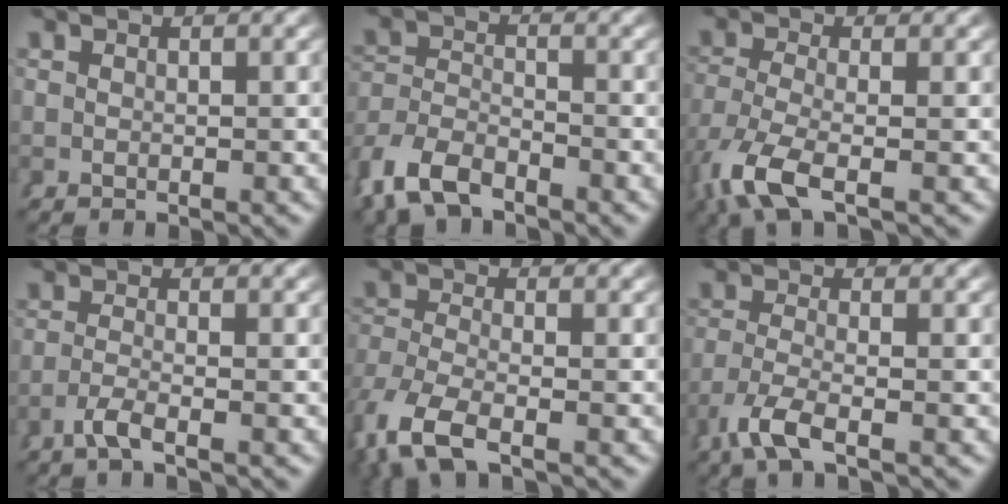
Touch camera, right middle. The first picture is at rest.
{"total": 5.4, "force": [-3.8, 3.4, 1.9], "torque": [-0.057, -0.025, -0.060]}
{"total": 4.8, "force": [-2.0, 1.9, 3.9], "torque": [-0.099, -0.037, -0.015]}
{"total": 2.1, "force": [-1.4, -0.7, 1.4], "torque": [-0.030, -0.009, -0.023]}
{"total": 4.6, "force": [-2.4, 2.2, 3.3], "torque": [-0.094, -0.037, -0.021]}
{"total": 3.5, "force": [-1.9, 0.5, 2.8], "torque": [-0.072, -0.024, -0.022]}